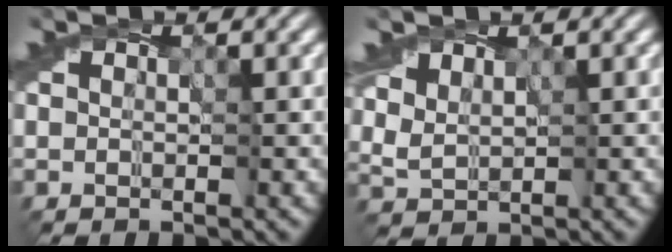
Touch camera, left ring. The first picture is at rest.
{"total": 2.5, "force": [2.0, 1.3, 0.7], "torque": [-0.028, 0.001, 0.052]}